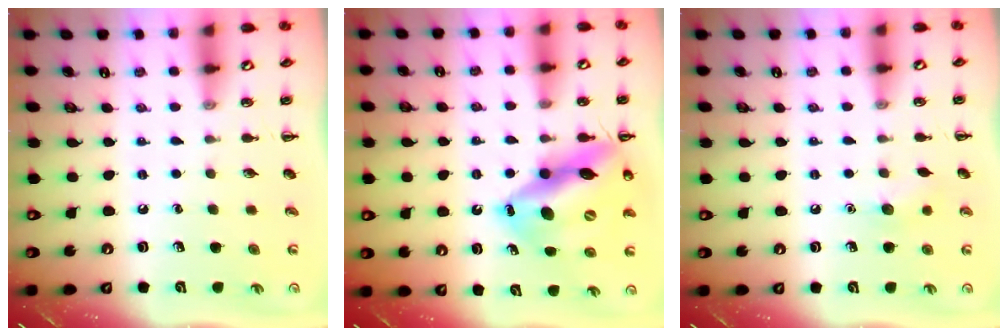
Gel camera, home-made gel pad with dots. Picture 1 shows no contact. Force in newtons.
{"total": 18.6, "press": 18.1, "slide": 4.4}
{"total": 6.9, "press": 6.7, "slide": 1.8}